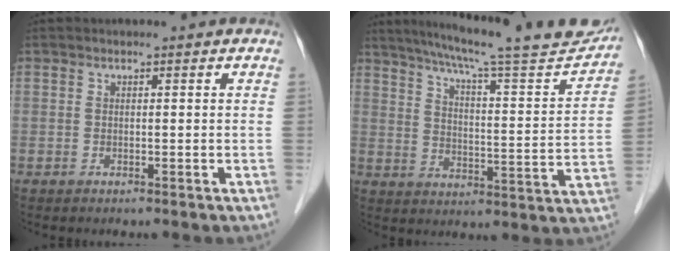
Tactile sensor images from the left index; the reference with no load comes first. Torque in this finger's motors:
{"motor_torque": [0.10, -0.14, 0.12, 0.08]}